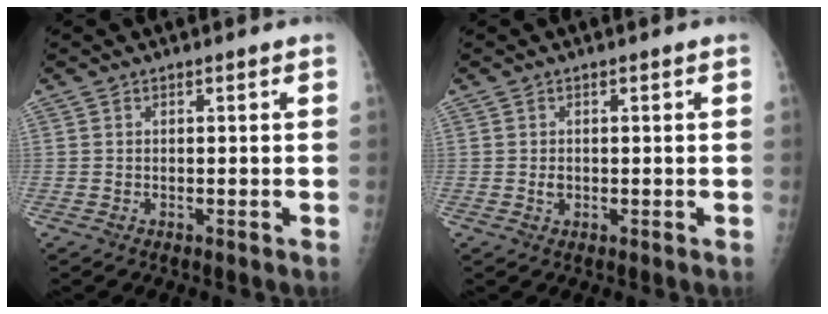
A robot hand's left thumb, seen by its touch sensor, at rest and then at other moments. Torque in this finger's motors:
{"motor_torque": [-0.06, 0.16, 0.08, 0.15, 0.00]}